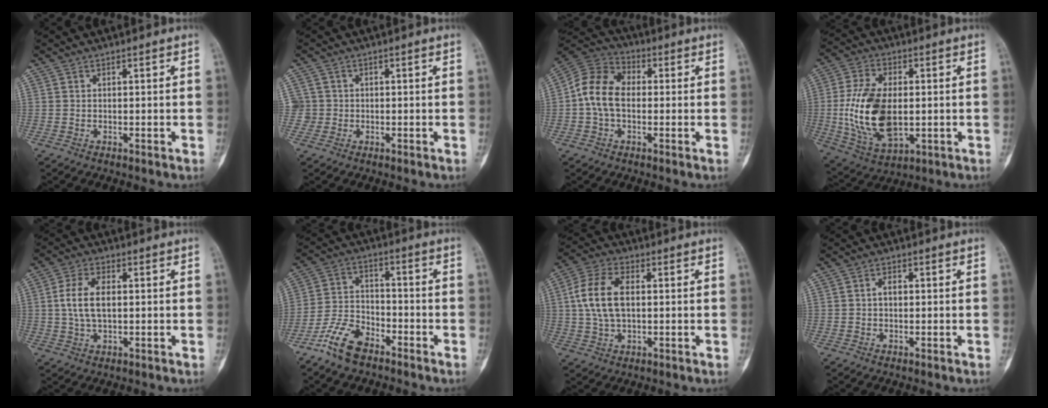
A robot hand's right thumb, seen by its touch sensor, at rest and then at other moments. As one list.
[{"total": 2.5, "force": [-0.1, 2.5, -0.1], "torque": [0.022, 0.009, -0.004]}, {"total": 10.7, "force": [-0.4, 7.5, 7.6], "torque": [-0.139, 0.032, -0.021]}, {"total": 17.2, "force": [-0.7, 9.9, 14.0], "torque": [-0.269, -0.003, 0.001]}, {"total": 7.5, "force": [0.7, 4.1, 6.3], "torque": [-0.125, 0.009, 0.012]}, {"total": 9.6, "force": [-6.7, 4.6, 5.2], "torque": [-0.106, 0.035, -0.137]}, {"total": 10.7, "force": [1.1, 6.2, 8.6], "torque": [-0.171, 0.016, 0.020]}, {"total": 1.9, "force": [0.0, 1.3, 1.4], "torque": [-0.017, 0.008, -0.002]}]